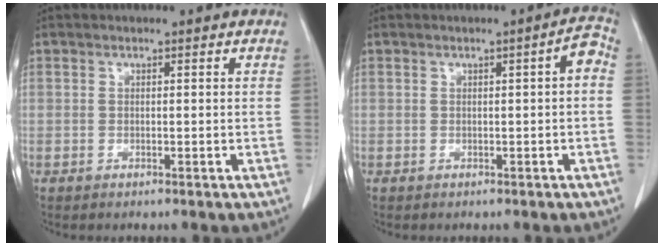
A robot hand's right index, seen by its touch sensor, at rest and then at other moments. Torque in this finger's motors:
{"motor_torque": [0.24, -0.06, 0.11, 0.03]}